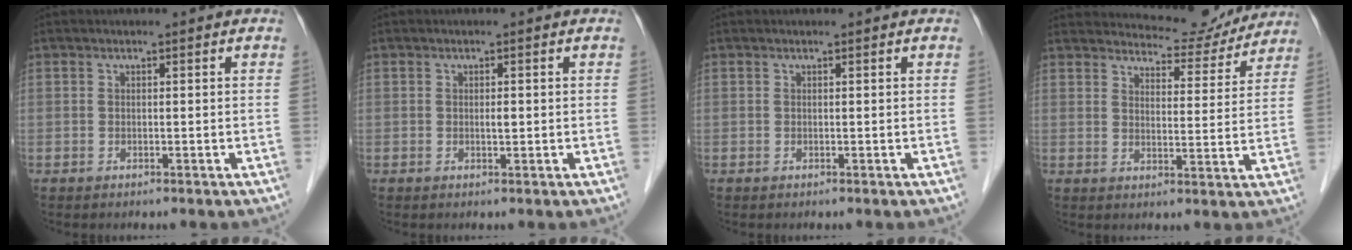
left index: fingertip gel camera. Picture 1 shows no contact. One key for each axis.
{"total": 1.1, "fx": -0.9, "fy": 0.3, "fz": 0.5, "tx": -0.008, "ty": -0.008, "tz": -0.016}
{"total": 0.8, "fx": -0.7, "fy": 0.0, "fz": -0.2, "tx": 0.004, "ty": -0.005, "tz": -0.013}
{"total": 10.8, "fx": 10.3, "fy": 2.7, "fz": 1.5, "tx": -0.011, "ty": -0.011, "tz": 0.124}